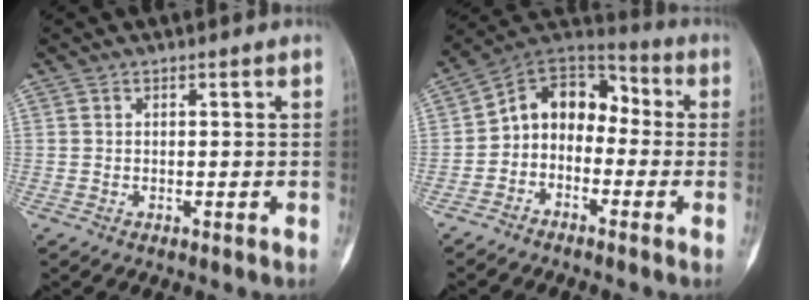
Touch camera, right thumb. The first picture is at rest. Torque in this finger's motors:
{"motor_torque": [0.65, 0.60, 0.34, -0.33, 0.05]}